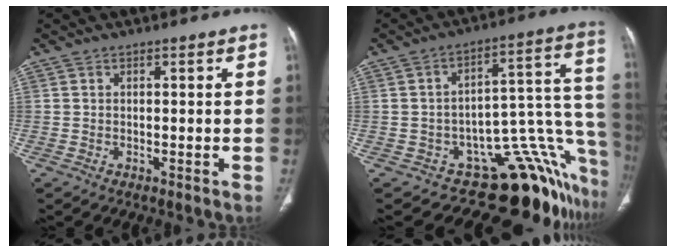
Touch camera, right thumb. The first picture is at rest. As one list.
[{"total": 20.5, "force": [-12.7, 8.9, 13.5], "torque": [-0.033, 0.121, -0.155]}]